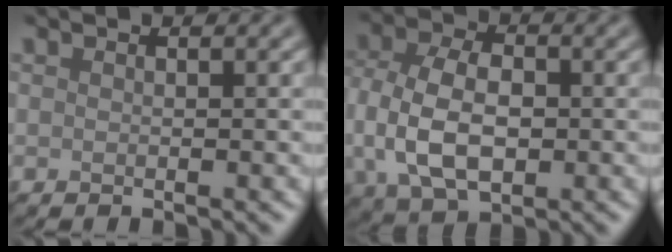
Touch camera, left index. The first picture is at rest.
{"total": 7.7, "force": [-0.5, 5.0, 5.8], "torque": [-0.125, -0.002, -0.014]}